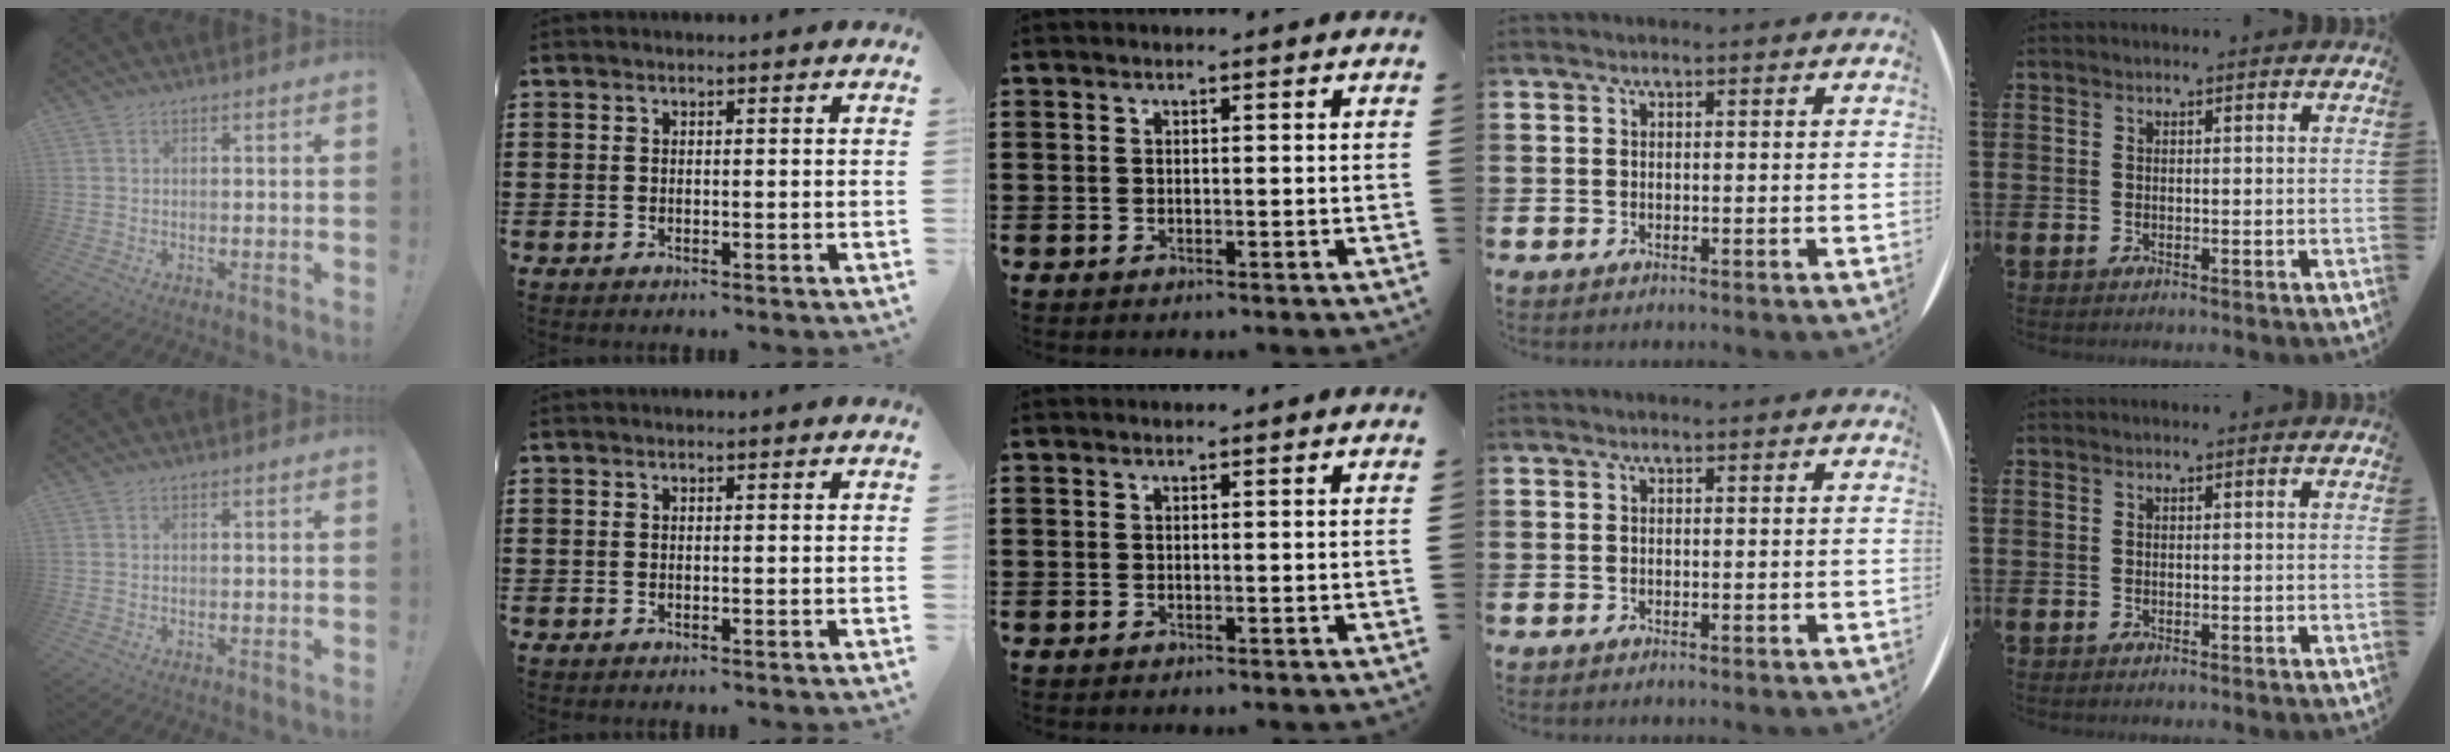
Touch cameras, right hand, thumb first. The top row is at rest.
{}